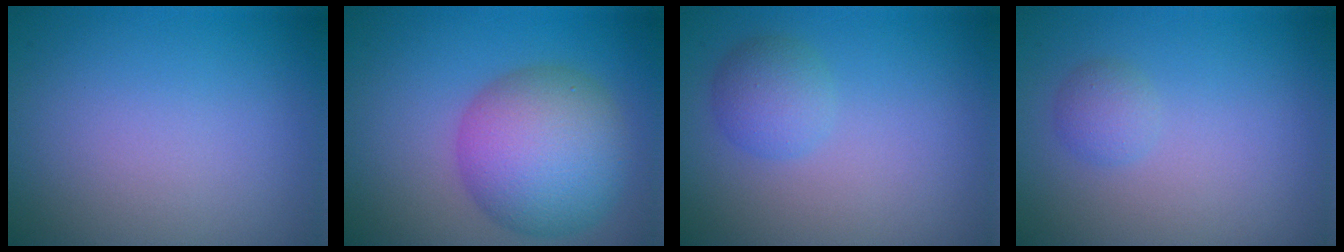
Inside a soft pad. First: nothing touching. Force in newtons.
{"total": 8.1, "press": 8.1, "slide": 0.4}
{"total": 2.2, "press": 2.2, "slide": 0.1}
{"total": 1.3, "press": 1.3, "slide": 0.0}